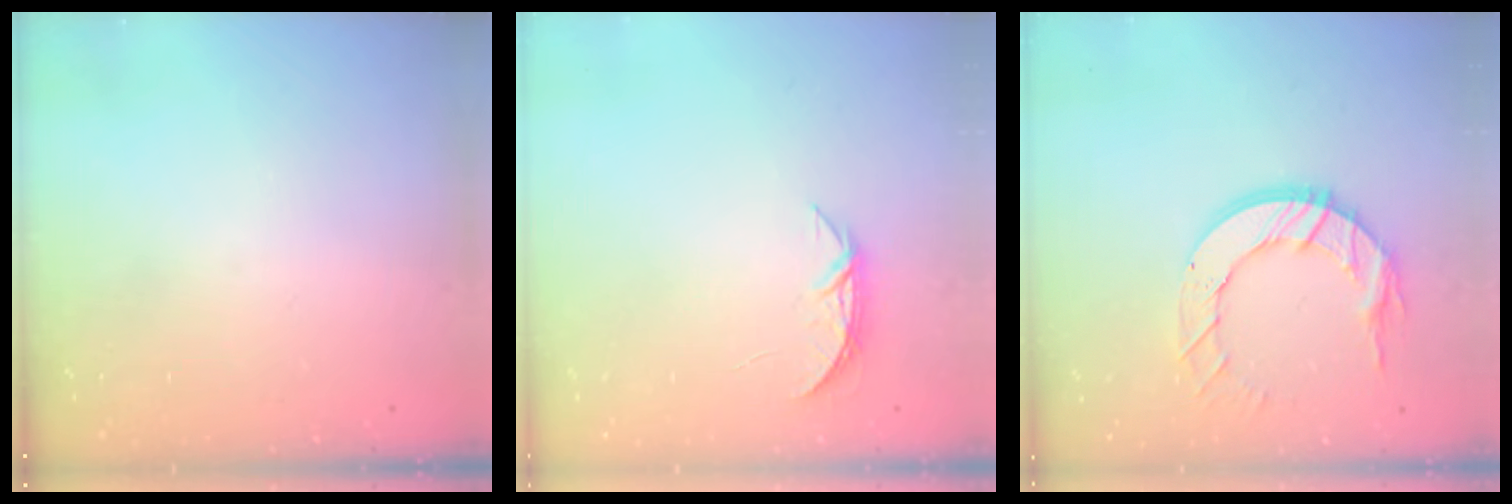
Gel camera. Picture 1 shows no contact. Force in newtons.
{"total": 4.2, "press": 4.2, "slide": 0.5}
{"total": 12.3, "press": 12.3, "slide": 1.2}